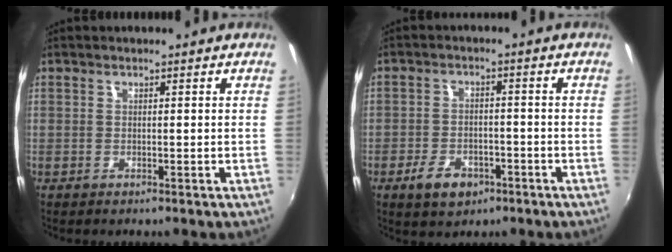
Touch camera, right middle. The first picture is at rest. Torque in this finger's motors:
{"motor_torque": [0.75, -0.58, 0.07, 0.06]}